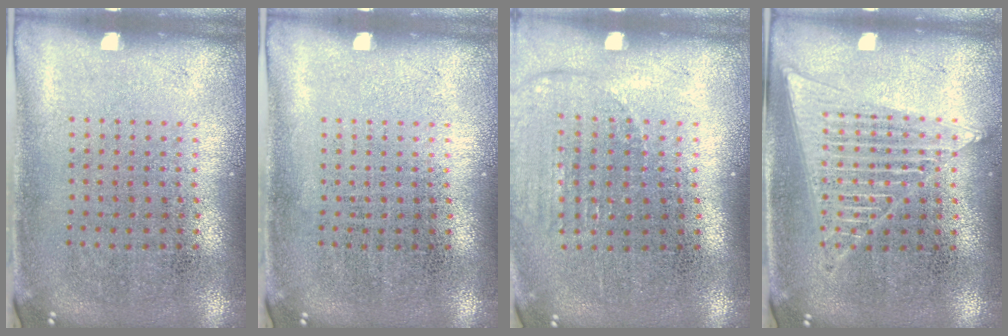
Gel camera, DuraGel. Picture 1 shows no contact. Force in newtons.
{"total": 0.0}
{"total": 1.4, "press": 1.2, "slide": 0.6}
{"total": 1.6, "press": 1.6, "slide": 0.2}